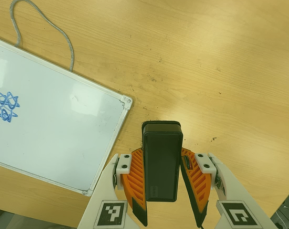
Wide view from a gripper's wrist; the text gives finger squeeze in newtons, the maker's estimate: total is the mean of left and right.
{"total": 5.6, "left": 4.6, "right": 6.7}